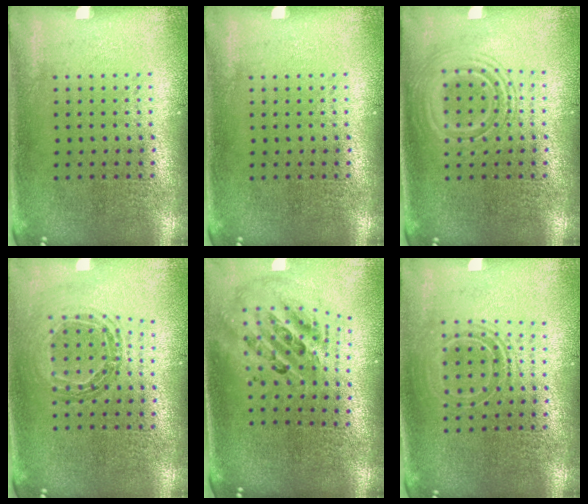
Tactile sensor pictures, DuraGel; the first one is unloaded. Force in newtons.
{"total": 0.0}
{"total": 2.1, "press": 2.1, "slide": 0.3}
{"total": 0.9, "press": 0.9, "slide": 0.0}
{"total": 2.5, "press": 1.7, "slide": 1.8}
{"total": 1.6, "press": 1.2, "slide": 1.0}